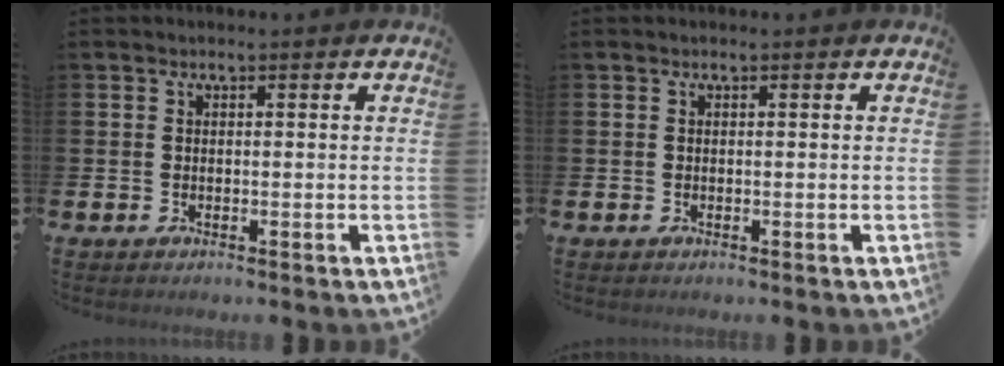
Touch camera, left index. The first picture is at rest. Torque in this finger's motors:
{"motor_torque": [-0.05, -0.01, -0.01, 0.00]}